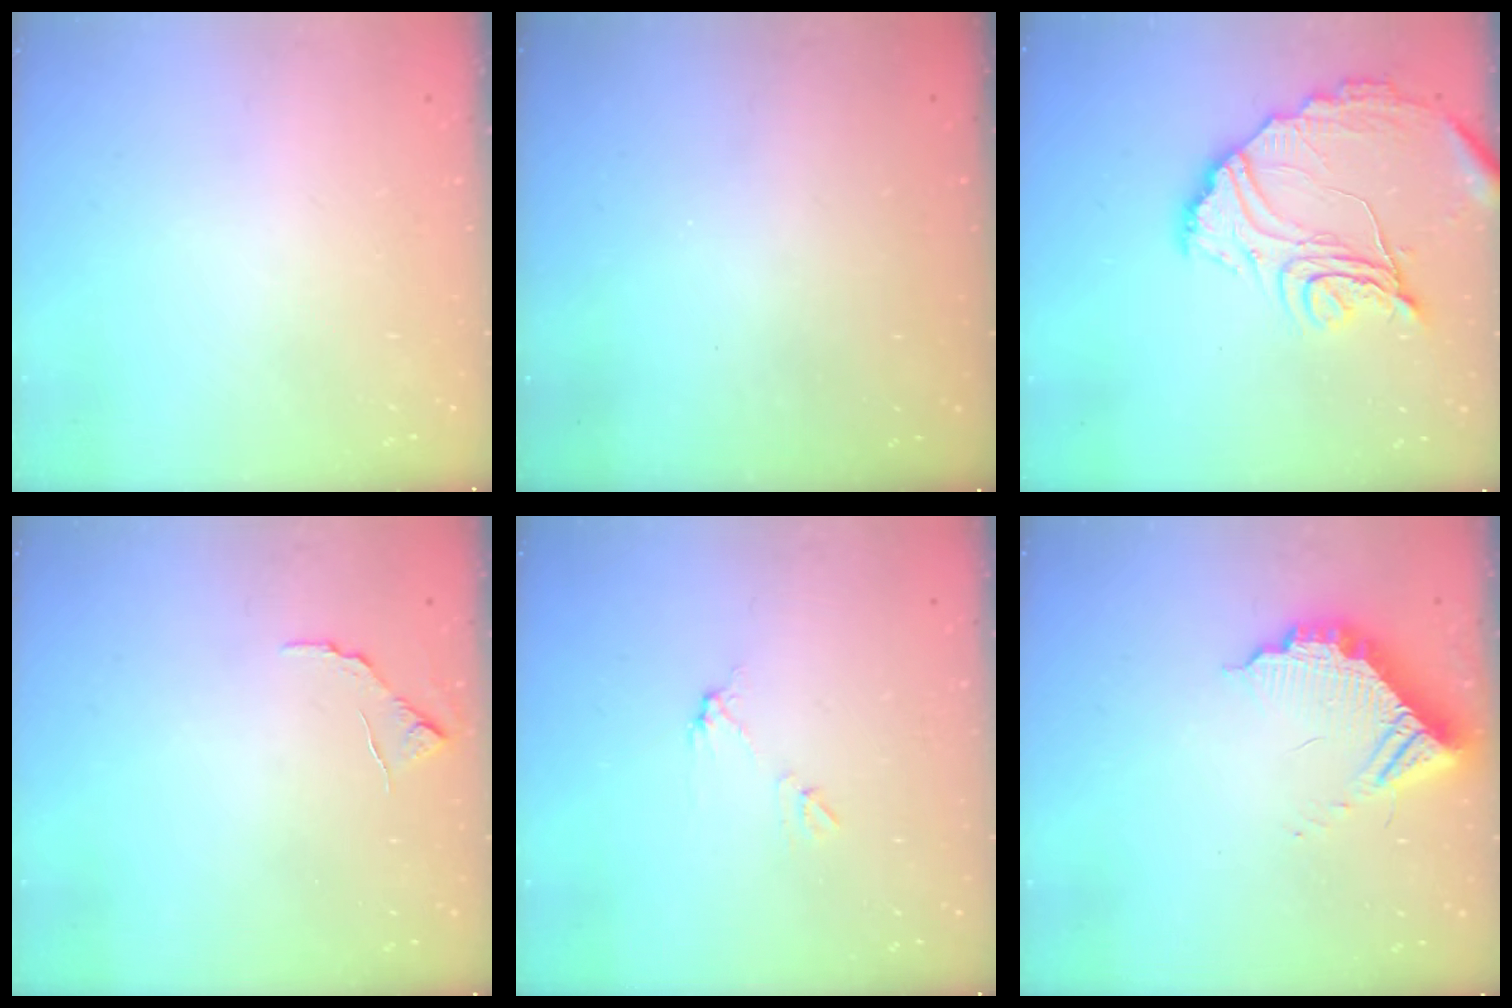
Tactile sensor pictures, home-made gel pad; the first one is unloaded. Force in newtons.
{"total": 3.2, "press": 3.2, "slide": 0.1}
{"total": 16.8, "press": 16.7, "slide": 1.5}
{"total": 5.9, "press": 5.8, "slide": 0.6}
{"total": 5.2, "press": 5.1, "slide": 0.3}
{"total": 11.3, "press": 11.2, "slide": 1.3}